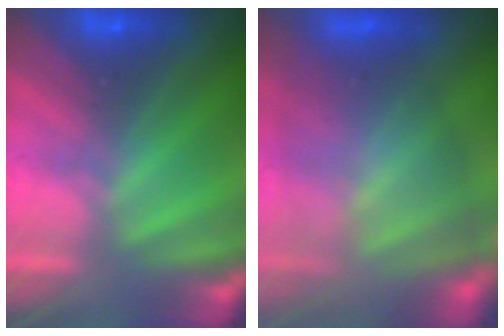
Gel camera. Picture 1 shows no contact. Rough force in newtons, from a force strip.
{"total": 9.4}